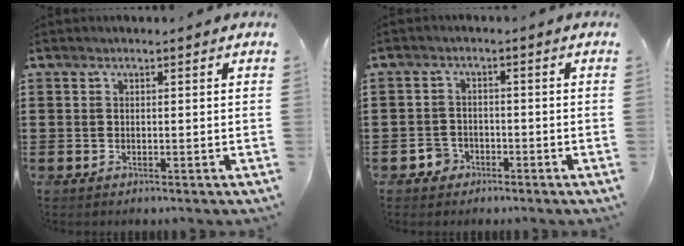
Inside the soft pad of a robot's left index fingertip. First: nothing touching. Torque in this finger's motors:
{"motor_torque": [0.00, 0.02, 0.00, 0.00]}